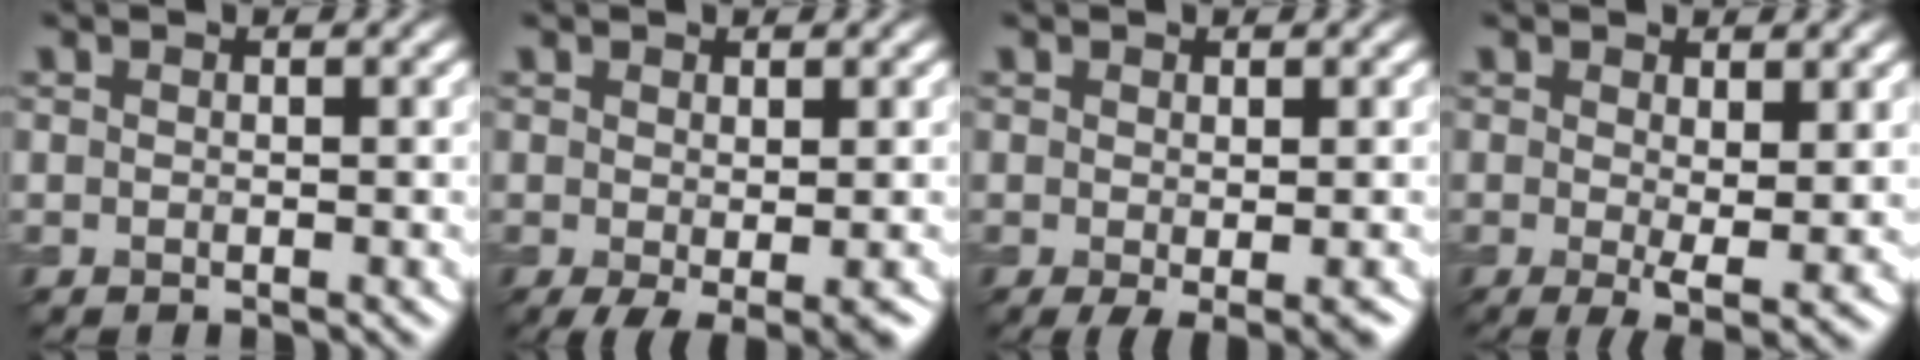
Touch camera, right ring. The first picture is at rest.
{"total": 2.6, "force": [-0.7, 0.5, 2.4], "torque": [-0.041, -0.011, -0.009]}
{"total": 2.2, "force": [-0.6, 0.4, 2.1], "torque": [-0.035, -0.010, -0.007]}
{"total": 3.2, "force": [0.3, 0.7, 3.1], "torque": [-0.051, -0.015, 0.007]}